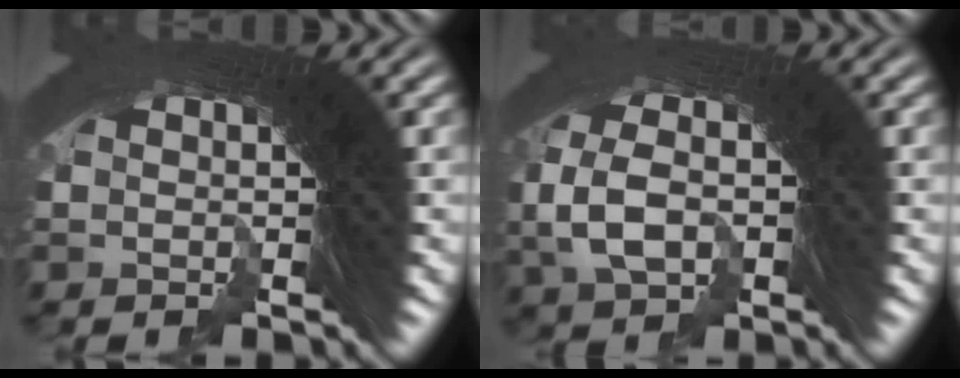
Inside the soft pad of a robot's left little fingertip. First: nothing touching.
{"total": 4.3, "force": [-2.0, 3.6, 1.1], "torque": [-0.028, -0.007, -0.033]}